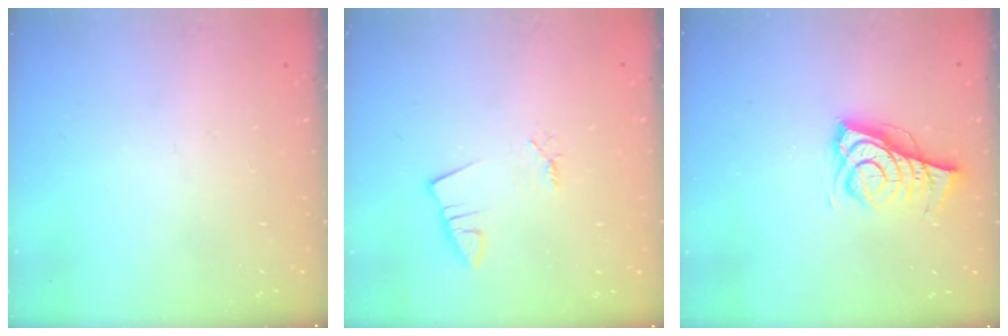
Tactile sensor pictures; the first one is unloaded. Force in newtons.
{"total": 1.2, "press": 1.2, "slide": 0.1}
{"total": 8.7, "press": 8.4, "slide": 2.4}